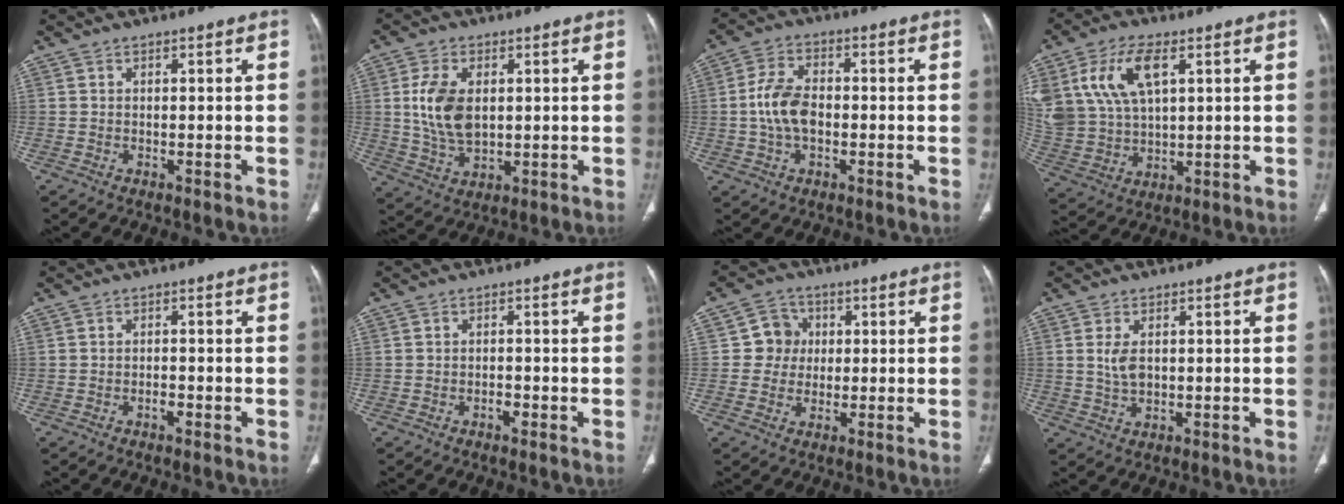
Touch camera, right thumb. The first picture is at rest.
{"total": 10.0, "force": [1.5, 6.0, 7.9], "torque": [-0.153, -0.010, 0.038]}
{"total": 8.2, "force": [-0.7, 5.1, 6.4], "torque": [-0.123, 0.016, -0.018]}
{"total": 15.9, "force": [6.1, 8.8, 11.8], "torque": [-0.242, -0.008, 0.129]}
{"total": 1.2, "force": [-0.8, 0.5, 0.8], "torque": [-0.013, 0.005, -0.013]}
{"total": 1.3, "force": [-0.8, 0.6, 0.8], "torque": [-0.014, 0.005, -0.014]}
{"total": 5.6, "force": [0.6, 5.4, 1.2], "torque": [0.016, 0.010, 0.003]}
{"total": 3.8, "force": [0.6, 2.3, 3.0], "torque": [-0.061, -0.004, 0.016]}